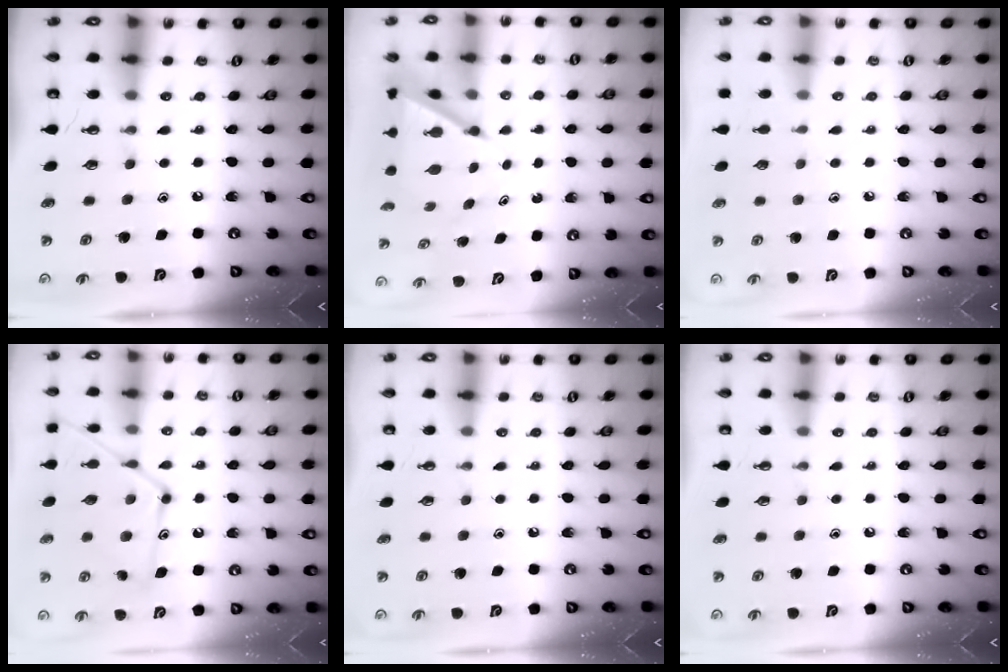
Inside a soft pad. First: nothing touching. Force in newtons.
{"total": 6.4, "press": 6.4, "slide": 0.6}
{"total": 4.0, "press": 4.0, "slide": 0.6}
{"total": 15.1, "press": 15.1, "slide": 1.0}
{"total": 0.0}
{"total": 0.0}